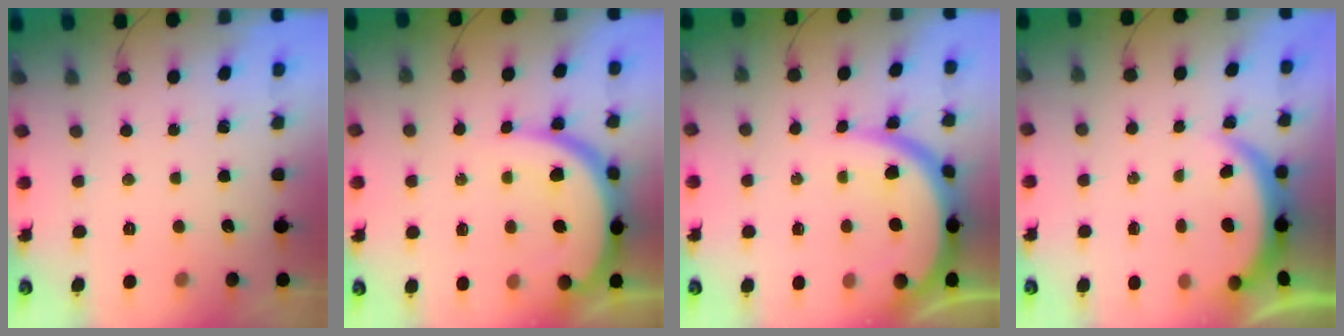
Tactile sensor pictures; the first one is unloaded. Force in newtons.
{"total": 13.1, "press": 13.0, "slide": 1.0}
{"total": 11.9, "press": 11.9, "slide": 1.0}
{"total": 3.9, "press": 3.9, "slide": 0.2}